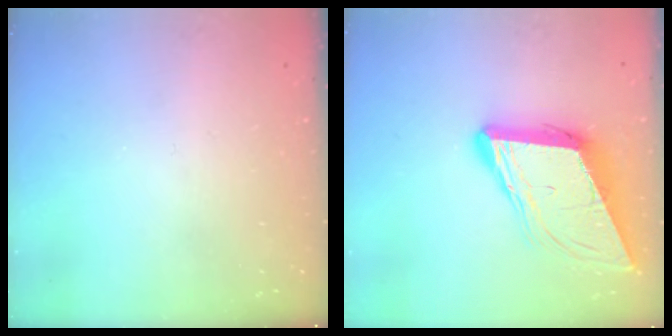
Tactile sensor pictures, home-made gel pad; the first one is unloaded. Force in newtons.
{"total": 13.9, "press": 13.5, "slide": 3.6}